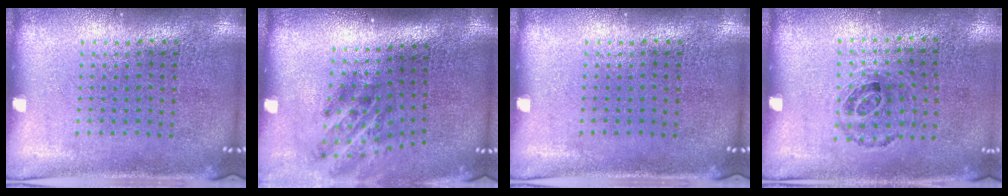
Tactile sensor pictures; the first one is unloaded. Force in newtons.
{"total": 1.9, "press": 1.2, "slide": 1.5}
{"total": 0.0}
{"total": 0.9, "press": 0.7, "slide": 0.6}